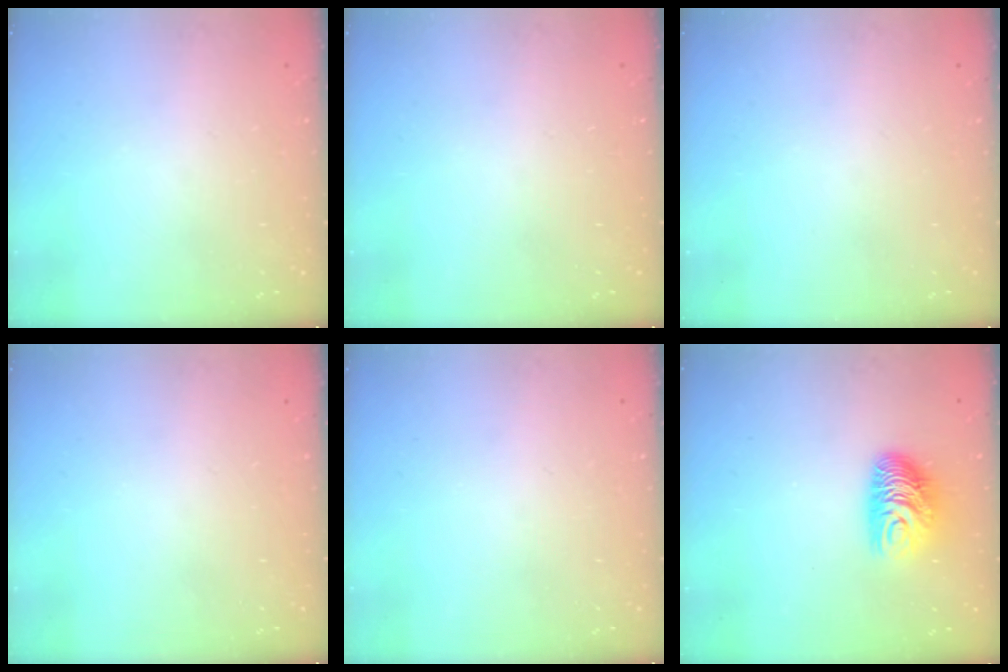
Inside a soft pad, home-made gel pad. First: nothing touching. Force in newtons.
{"total": 0.0}
{"total": 0.0}
{"total": 0.0}
{"total": 0.0}
{"total": 8.8, "press": 8.8, "slide": 0.8}